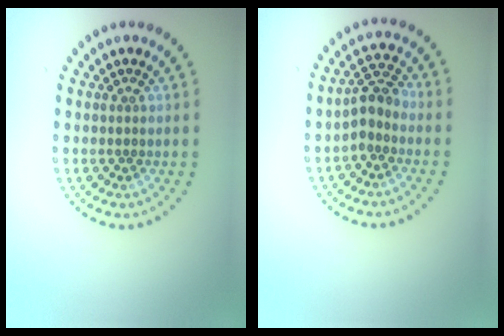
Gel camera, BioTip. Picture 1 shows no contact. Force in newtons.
{"total": 2.5, "press": 2.0, "slide": 1.4}